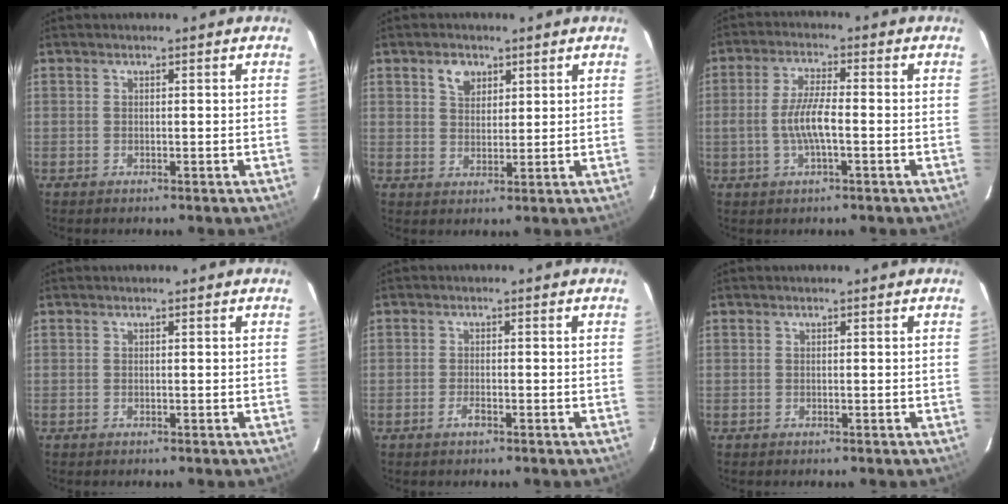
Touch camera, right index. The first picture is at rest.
{"total": 4.0, "force": [2.2, 2.8, 1.9], "torque": [-0.024, 0.010, 0.041]}
{"total": 6.5, "force": [-1.4, 1.3, 6.2], "torque": [-0.125, 0.002, -0.026]}
{"total": 0.0}
{"total": 1.6, "force": [-1.0, 0.6, 1.1], "torque": [-0.023, -0.003, -0.019]}
{"total": 0.0}